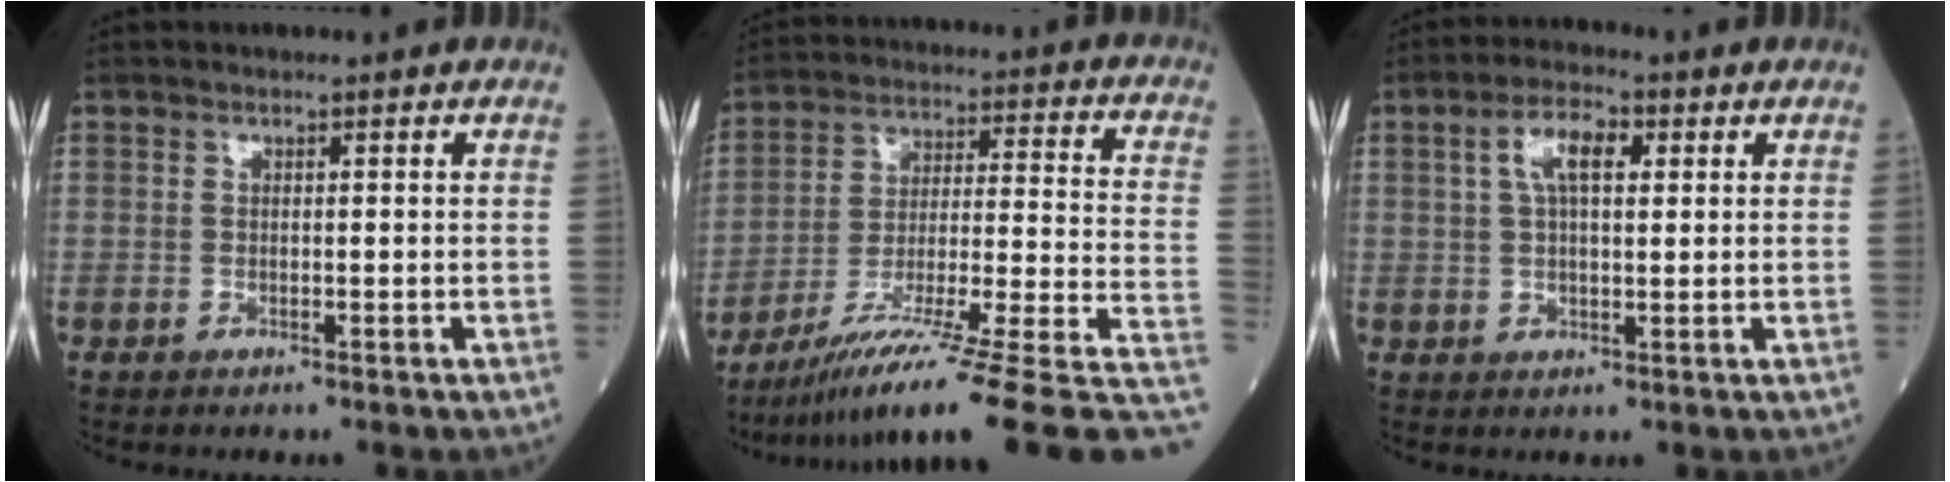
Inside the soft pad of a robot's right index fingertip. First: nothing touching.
{"total": 22.6, "force": [-16.0, 0.2, 15.9], "torque": [-0.178, 0.007, -0.256]}
{"total": 6.3, "force": [2.1, 2.3, 5.4], "torque": [-0.109, 0.014, 0.040]}